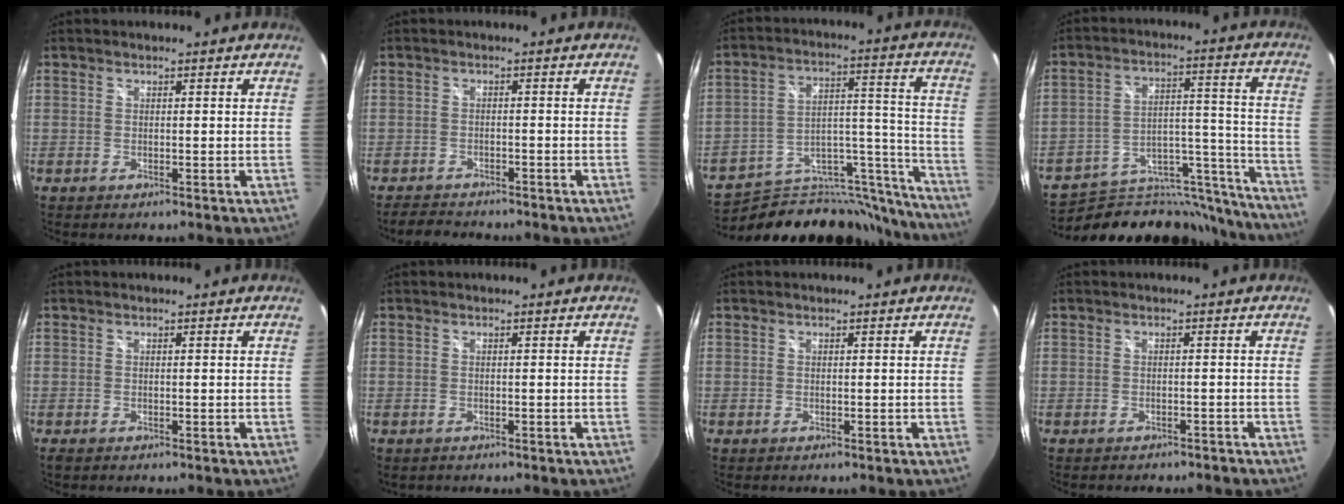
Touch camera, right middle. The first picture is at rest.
{"total": 4.0, "force": [-3.8, 1.1, 0.6], "torque": [-0.029, 0.000, -0.064]}
{"total": 26.2, "force": [-22.8, 8.6, 9.7], "torque": [-0.113, 0.044, -0.320]}
{"total": 25.3, "force": [-22.5, 8.1, 8.3], "torque": [-0.108, 0.036, -0.305]}
{"total": 0.0}
{"total": 0.6, "force": [-0.3, 0.5, 0.0], "torque": [-0.003, -0.003, -0.005]}
{"total": 0.0}
{"total": 2.9, "force": [-2.6, 1.0, 0.8], "torque": [-0.016, -0.012, -0.033]}